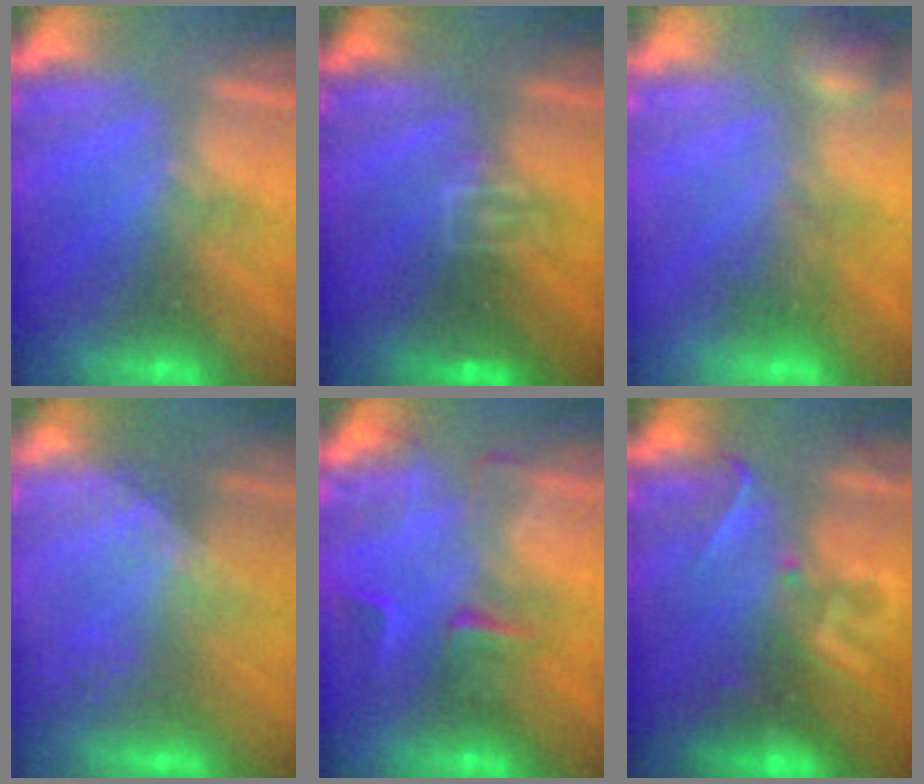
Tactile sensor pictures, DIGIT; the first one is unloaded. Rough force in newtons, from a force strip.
{"total": 2.9}
{"total": 2.6}
{"total": 2.4}
{"total": 8.8}
{"total": 2.9}